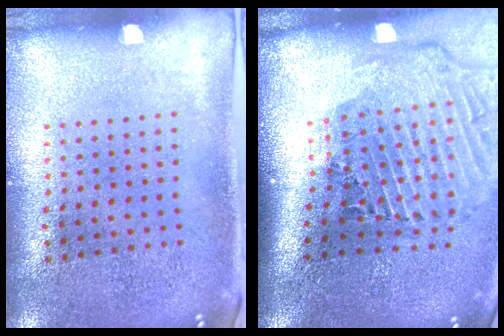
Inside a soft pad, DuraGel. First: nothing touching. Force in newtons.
{"total": 2.9, "press": 1.9, "slide": 2.1}